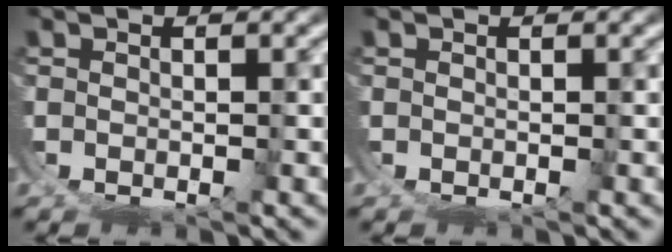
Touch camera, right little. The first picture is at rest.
{"total": 0.0}